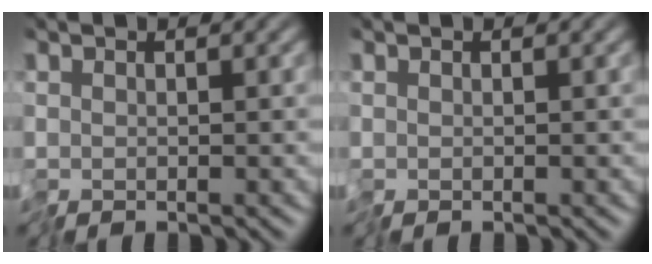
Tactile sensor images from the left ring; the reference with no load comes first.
{"total": 0.0}